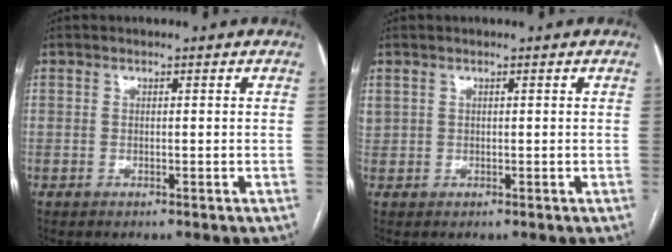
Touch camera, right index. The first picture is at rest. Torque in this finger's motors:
{"motor_torque": [0.42, 0.09, 0.20, 0.03]}